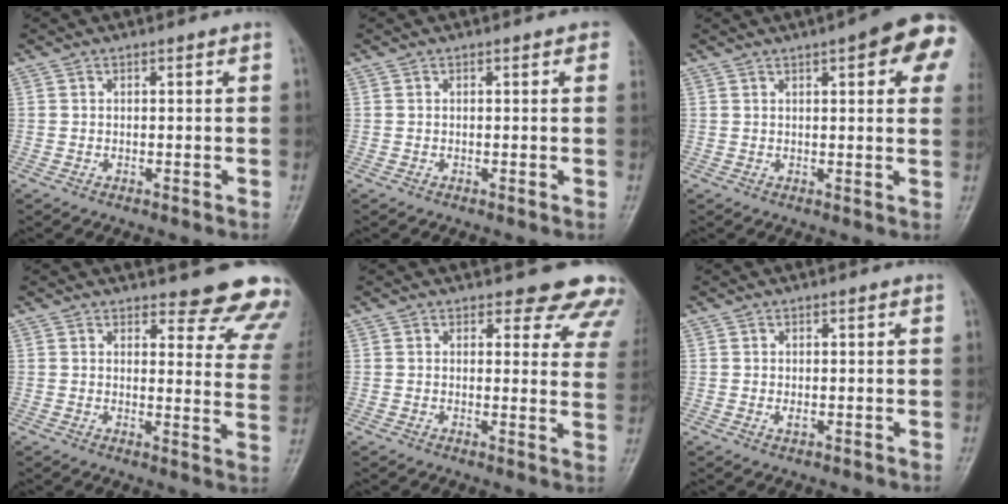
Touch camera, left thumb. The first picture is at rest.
{"total": 1.6, "force": [0.7, 0.7, 1.2], "torque": [-0.006, 0.001, 0.004]}
{"total": 13.0, "force": [5.4, 3.8, 11.2], "torque": [-0.112, -0.005, 0.053]}
{"total": 15.2, "force": [13.9, 4.0, 4.7], "torque": [-0.001, -0.108, 0.134]}
{"total": 11.5, "force": [10.3, 4.2, 3.1], "torque": [0.020, -0.061, 0.087]}
{"total": 1.1, "force": [0.0, 0.5, 0.9], "torque": [-0.010, -0.003, 0.002]}